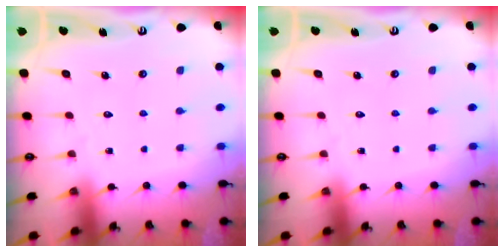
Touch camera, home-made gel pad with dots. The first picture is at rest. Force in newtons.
{"total": 0.0}